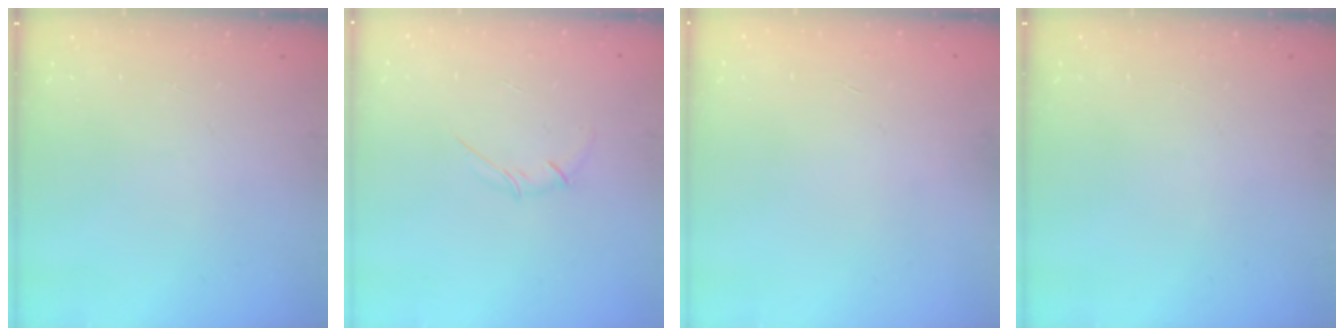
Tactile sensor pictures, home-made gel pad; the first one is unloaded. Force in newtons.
{"total": 2.7, "press": 2.6, "slide": 0.8}
{"total": 0.0}
{"total": 0.0}